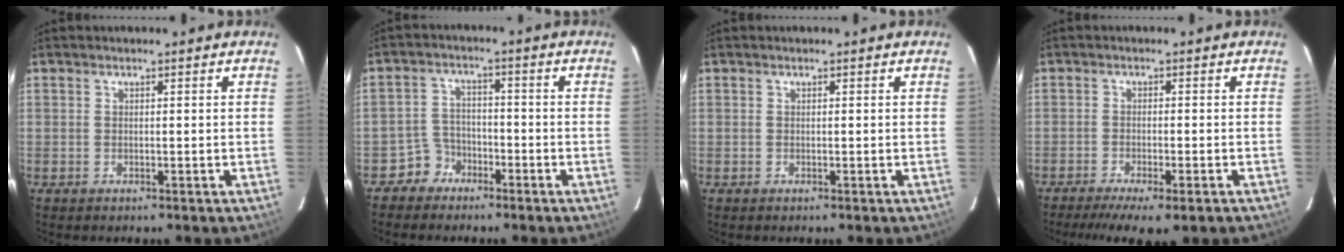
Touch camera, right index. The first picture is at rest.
{"total": 4.1, "force": [-2.7, 3.0, -0.1], "torque": [0.007, 0.013, -0.049]}
{"total": 0.0}
{"total": 9.2, "force": [-7.0, 1.8, 5.7], "torque": [-0.076, -0.013, -0.103]}